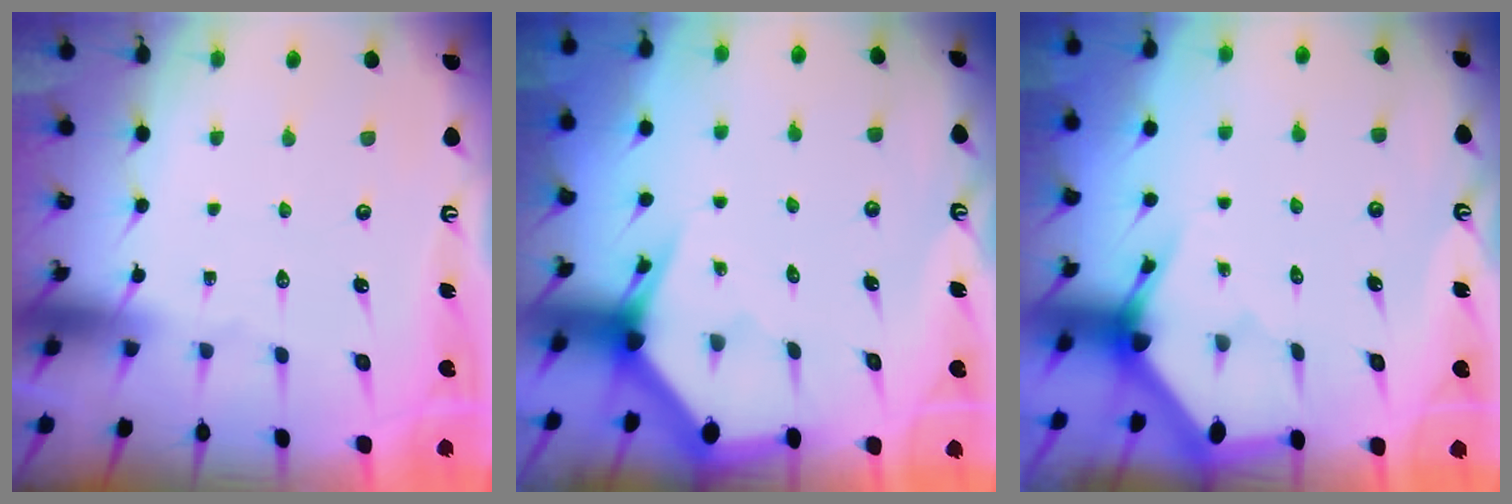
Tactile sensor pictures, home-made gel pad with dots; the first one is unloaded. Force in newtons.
{"total": 2.7, "press": 2.7, "slide": 0.2}
{"total": 2.9, "press": 2.9, "slide": 0.2}